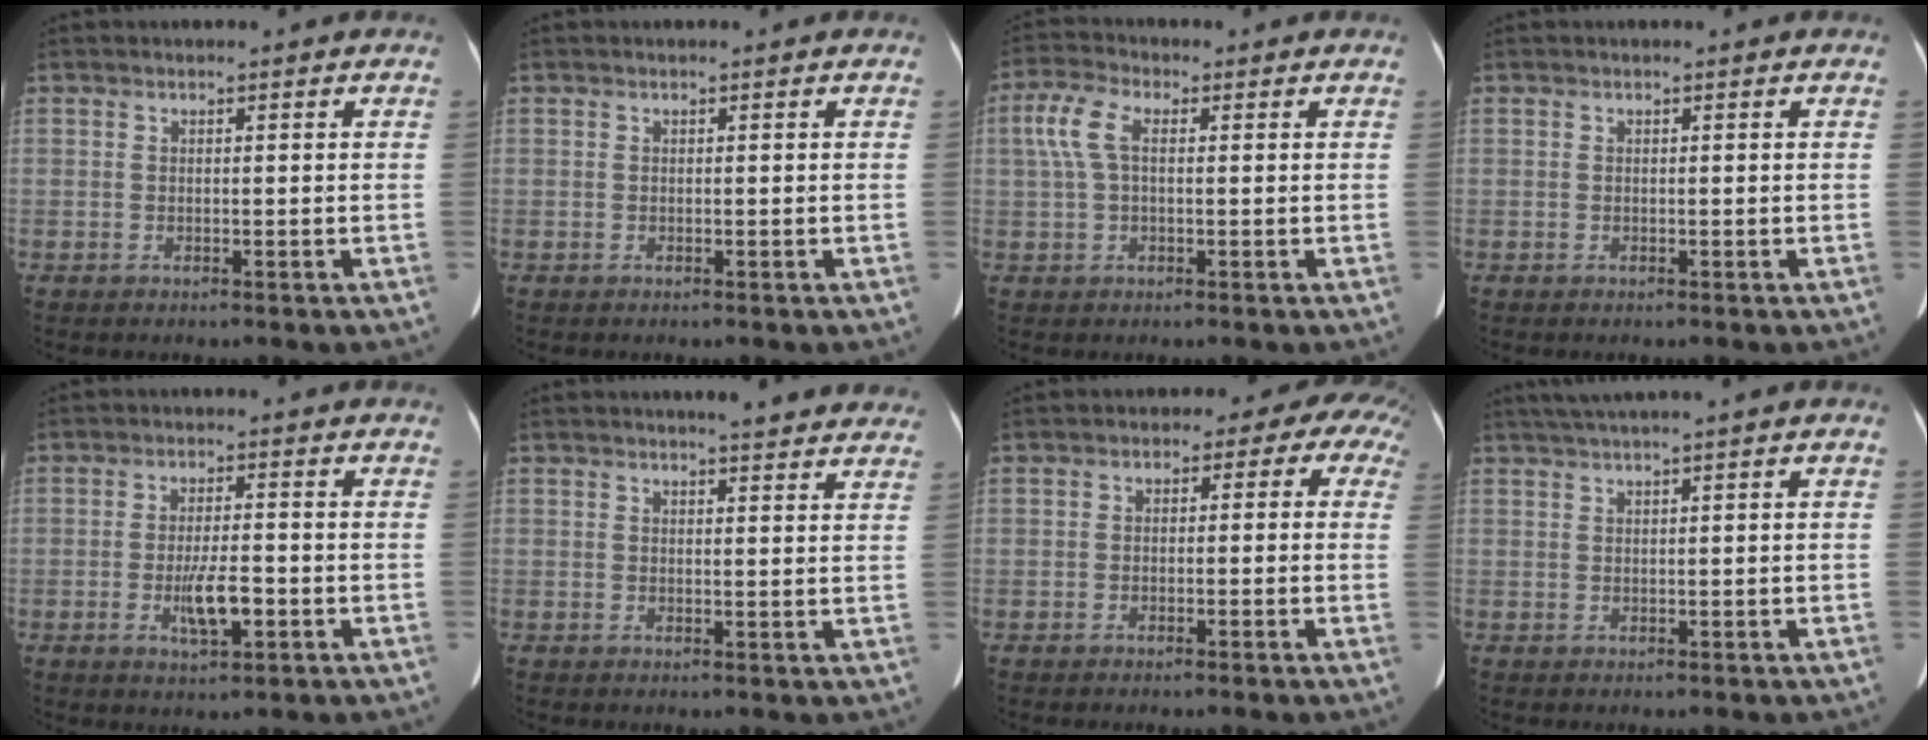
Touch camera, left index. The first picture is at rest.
{"total": 0.0}
{"total": 5.0, "force": [1.0, 2.1, 4.4], "torque": [-0.118, 0.024, 0.023]}
{"total": 0.0}
{"total": 5.3, "force": [-1.7, 1.2, 4.8], "torque": [-0.091, -0.005, -0.026]}
{"total": 8.7, "force": [7.9, 1.2, 3.6], "torque": [-0.031, 0.000, 0.076]}
{"total": 6.8, "force": [1.1, 3.9, 5.4], "torque": [-0.049, 0.043, 0.004]}
{"total": 2.8, "force": [1.9, -0.6, 2.0], "torque": [-0.047, 0.015, 0.043]}